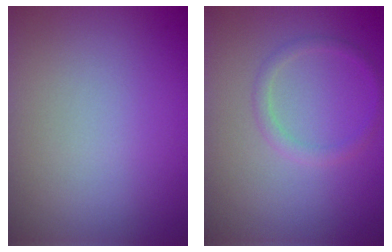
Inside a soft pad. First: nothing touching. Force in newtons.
{"total": 1.4, "press": 1.4, "slide": 0.1}